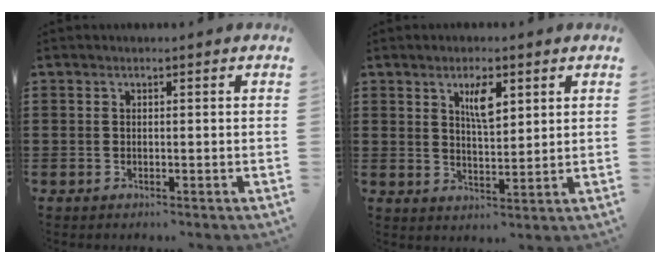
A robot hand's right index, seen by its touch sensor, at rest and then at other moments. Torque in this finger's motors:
{"motor_torque": [0.10, -0.01, 0.19, 0.12]}